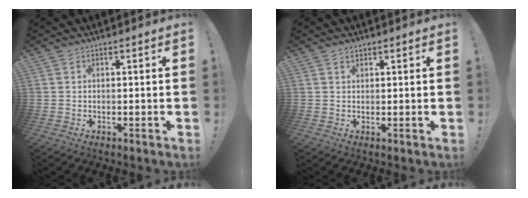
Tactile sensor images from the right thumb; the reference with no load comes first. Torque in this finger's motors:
{"motor_torque": [-0.12, 0.70, 0.33, 0.11, -0.03]}